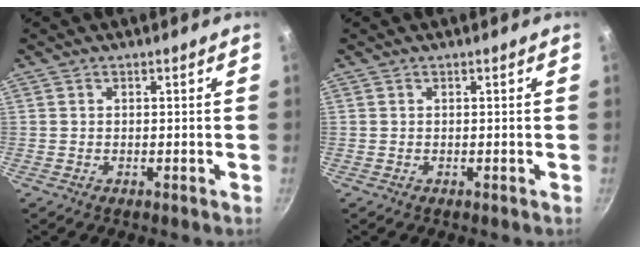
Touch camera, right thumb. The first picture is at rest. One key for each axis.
{"total": 0.0}